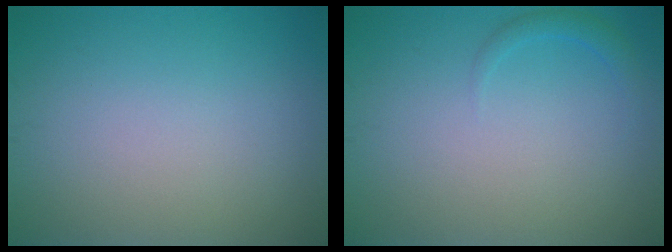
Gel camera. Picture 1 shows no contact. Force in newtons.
{"total": 1.2, "press": 1.1, "slide": 0.2}